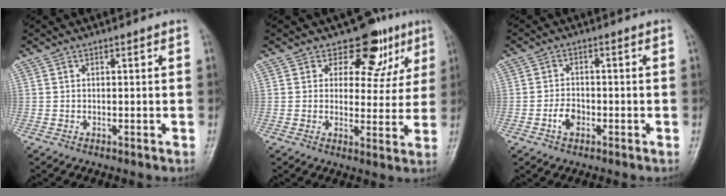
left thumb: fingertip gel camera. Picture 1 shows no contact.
{"total": 9.4, "force": [5.4, 6.6, 3.9], "torque": [0.000, -0.020, 0.065]}
{"total": 3.6, "force": [-1.5, 2.4, 2.2], "torque": [-0.032, 0.012, -0.030]}